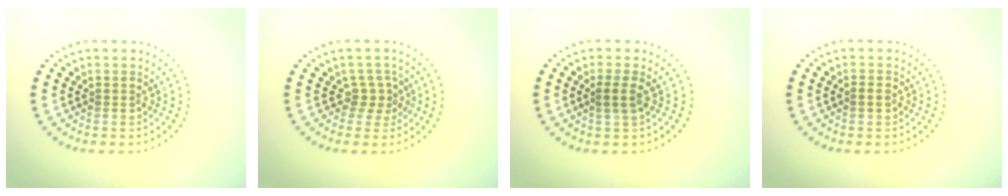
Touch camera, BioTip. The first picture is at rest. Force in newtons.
{"total": 2.1, "press": 1.5, "slide": 1.4}
{"total": 1.6, "press": 1.4, "slide": 0.9}
{"total": 0.8, "press": 0.8, "slide": 0.1}